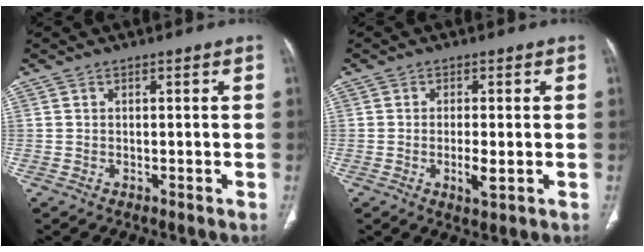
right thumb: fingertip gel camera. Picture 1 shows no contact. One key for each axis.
{"total": 3.4, "fx": -0.8, "fy": 0.8, "fz": 3.2, "tx": -0.063, "ty": -0.009, "tz": -0.014}